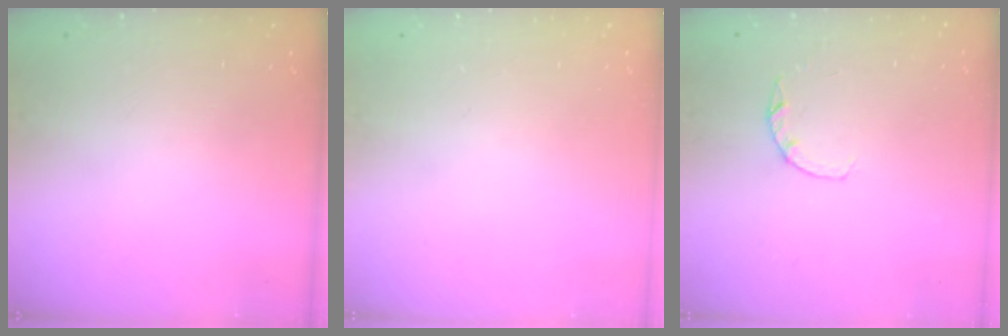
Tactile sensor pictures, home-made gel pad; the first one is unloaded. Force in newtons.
{"total": 0.0}
{"total": 2.2, "press": 2.2, "slide": 0.4}